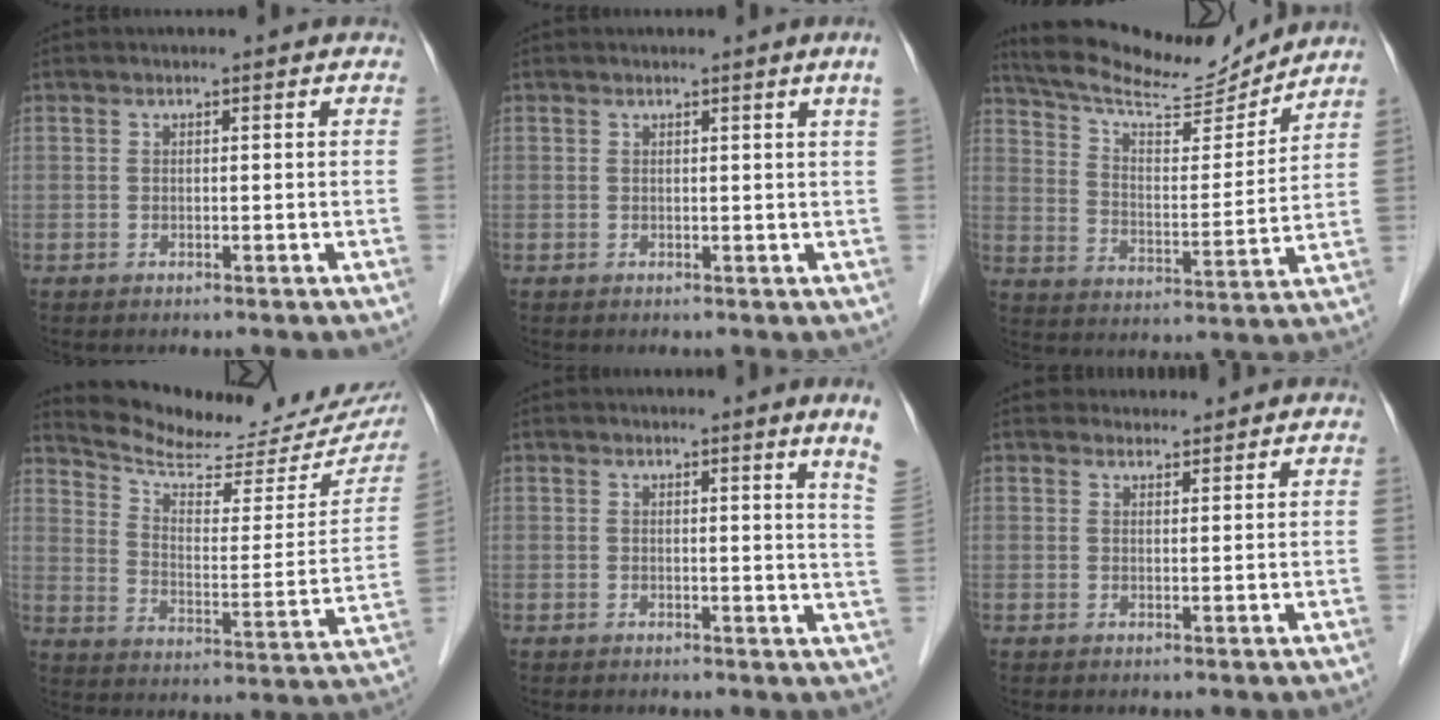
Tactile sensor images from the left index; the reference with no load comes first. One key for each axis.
{"total": 1.6, "fx": 0.9, "fy": -0.7, "fz": 1.0, "tx": -0.023, "ty": -0.008, "tz": 0.015}
{"total": 16.2, "fx": 15.2, "fy": 1.9, "fz": 5.1, "tx": -0.095, "ty": -0.004, "tz": 0.245}
{"total": 22.2, "fx": 20.0, "fy": 5.1, "fz": 8.2, "tx": -0.121, "ty": -0.044, "tz": 0.264}
{"total": 4.8, "fx": 3.6, "fy": -1.5, "fz": 2.8, "tx": -0.037, "ty": -0.035, "tz": 0.024}
{"total": 2.3, "fx": 2.2, "fy": 0.7, "fz": -0.2, "tx": 0.004, "ty": 0.013, "tz": 0.035}